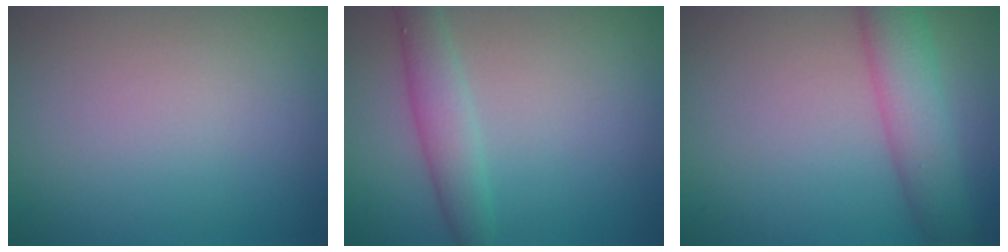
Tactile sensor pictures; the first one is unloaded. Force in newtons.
{"total": 2.9, "press": 2.9, "slide": 0.1}
{"total": 4.8, "press": 4.8, "slide": 0.2}